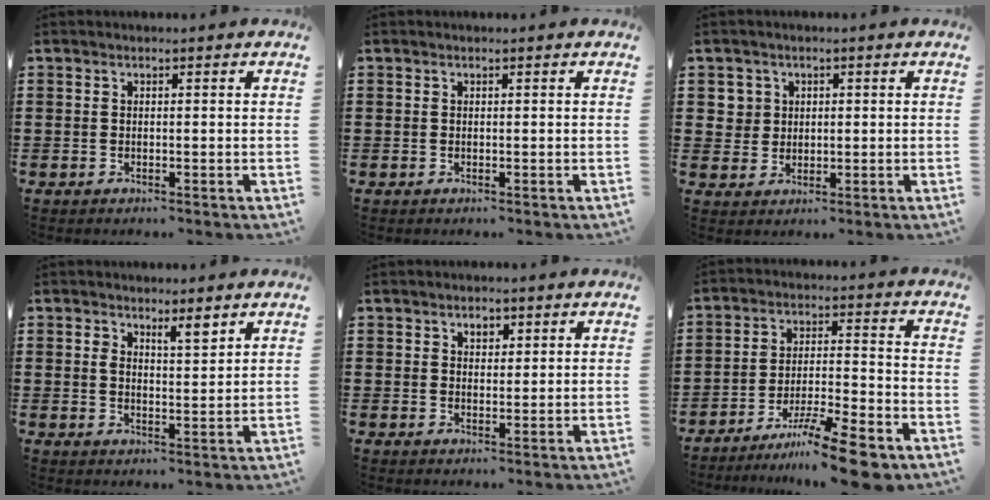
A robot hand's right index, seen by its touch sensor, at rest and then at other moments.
{"total": 0.0}
{"total": 3.1, "force": [1.0, 2.9, 0.5], "torque": [-0.024, 0.012, 0.017]}
{"total": 3.4, "force": [2.5, 0.9, 2.2], "torque": [-0.039, -0.001, 0.043]}
{"total": 1.9, "force": [1.0, 1.3, 0.9], "torque": [-0.014, 0.003, 0.017]}
{"total": 10.6, "force": [-8.3, 0.9, 6.6], "torque": [-0.110, 0.017, -0.156]}